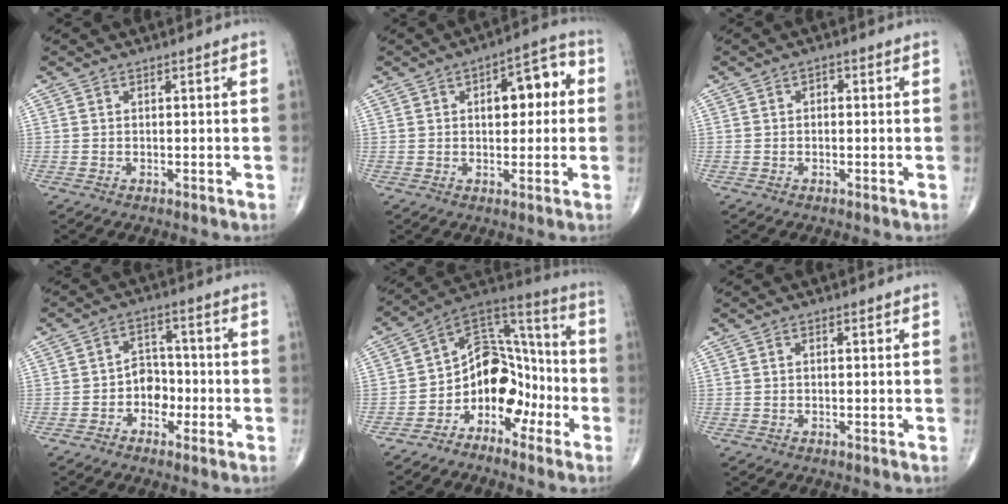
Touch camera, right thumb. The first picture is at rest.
{"total": 9.3, "force": [1.7, 5.0, 7.7], "torque": [-0.077, 0.026, 0.018]}
{"total": 1.3, "force": [0.2, 0.9, 1.0], "torque": [-0.010, 0.005, -0.002]}
{"total": 5.6, "force": [-1.8, 4.4, 3.0], "torque": [-0.013, 0.022, -0.042]}
{"total": 12.4, "force": [-5.5, 9.0, 6.6], "torque": [-0.048, 0.103, -0.106]}
{"total": 0.7, "force": [0.1, 0.4, 0.6], "torque": [-0.013, 0.002, 0.002]}